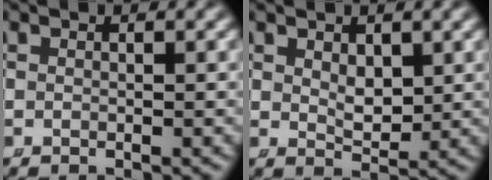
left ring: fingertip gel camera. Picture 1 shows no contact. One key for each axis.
{"total": 2.2, "fx": 1.3, "fy": 1.0, "fz": 1.5, "tx": -0.024, "ty": -0.021, "tz": 0.034}